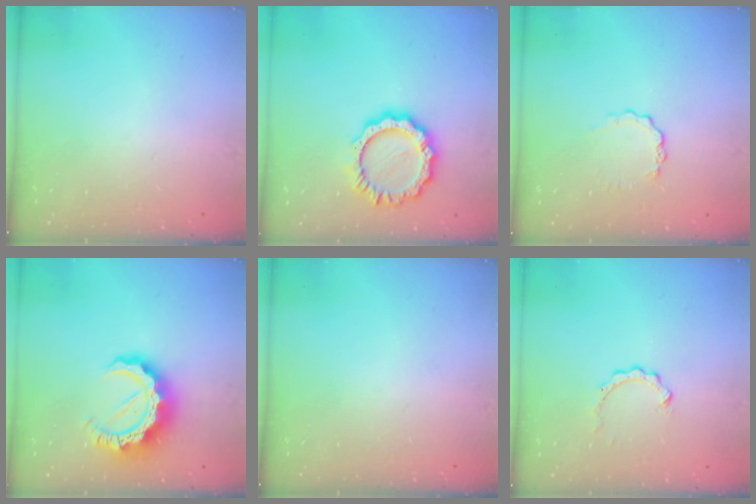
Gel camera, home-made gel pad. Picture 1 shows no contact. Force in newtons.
{"total": 11.4, "press": 11.3, "slide": 0.8}
{"total": 3.2, "press": 3.2, "slide": 0.3}
{"total": 12.5, "press": 12.5, "slide": 1.2}
{"total": 0.0}
{"total": 2.7, "press": 2.7, "slide": 0.3}